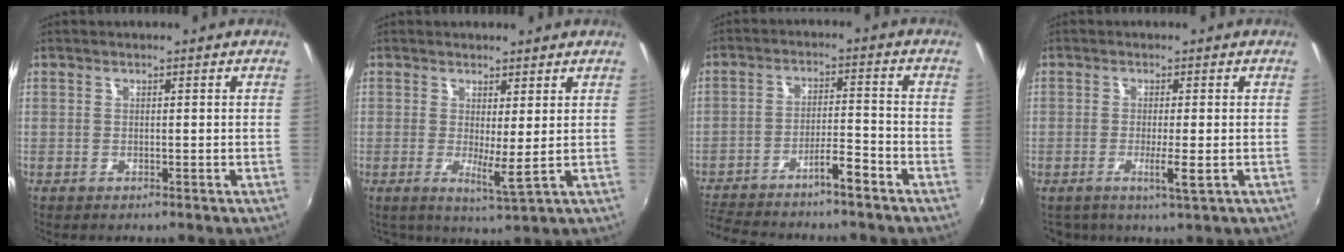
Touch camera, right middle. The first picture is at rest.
{"total": 3.3, "force": [0.6, 0.2, 3.3], "torque": [-0.057, -0.011, 0.011]}
{"total": 8.5, "force": [-7.3, 0.5, 4.3], "torque": [-0.090, 0.017, -0.125]}
{"total": 2.6, "force": [-0.8, 0.1, 2.5], "torque": [-0.047, -0.004, -0.012]}